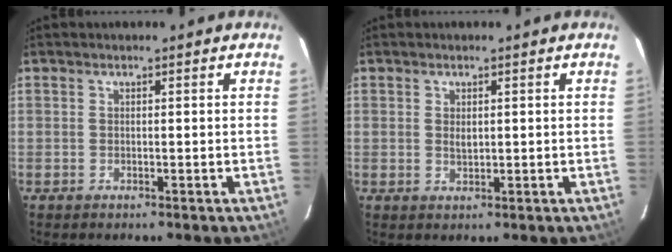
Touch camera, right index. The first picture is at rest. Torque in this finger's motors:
{"motor_torque": [0.02, 0.07, 0.02, 0.01]}